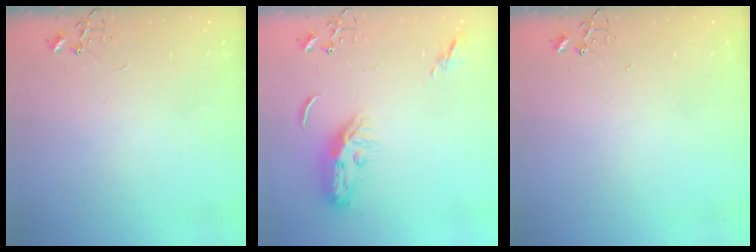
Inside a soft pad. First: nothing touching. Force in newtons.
{"total": 9.3, "press": 9.2, "slide": 1.2}
{"total": 0.0}